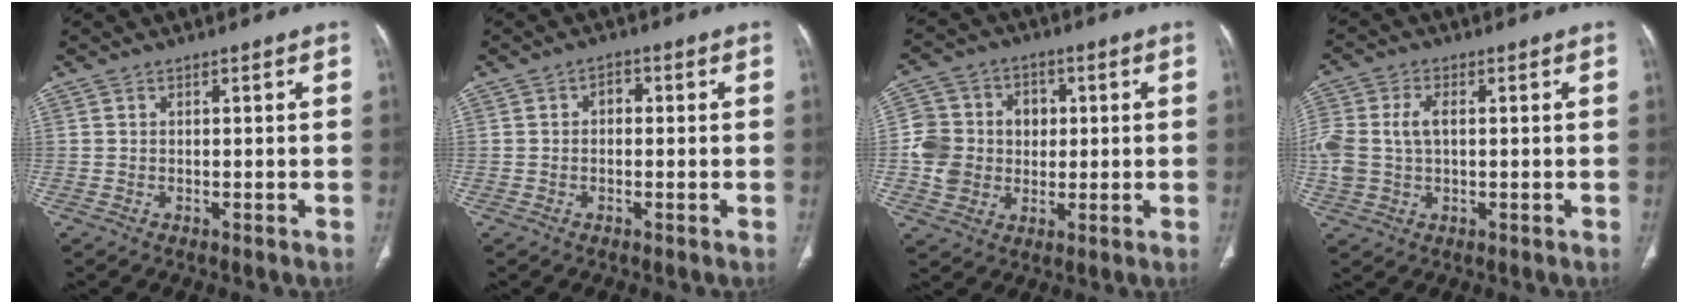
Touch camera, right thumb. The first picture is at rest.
{"total": 2.1, "force": [-0.1, 1.5, 1.5], "torque": [-0.013, 0.008, -0.008]}
{"total": 11.4, "force": [-0.1, 10.2, 5.0], "torque": [-0.069, 0.020, -0.003]}
{"total": 9.8, "force": [0.5, 6.4, 7.4], "torque": [-0.191, 0.015, 0.016]}